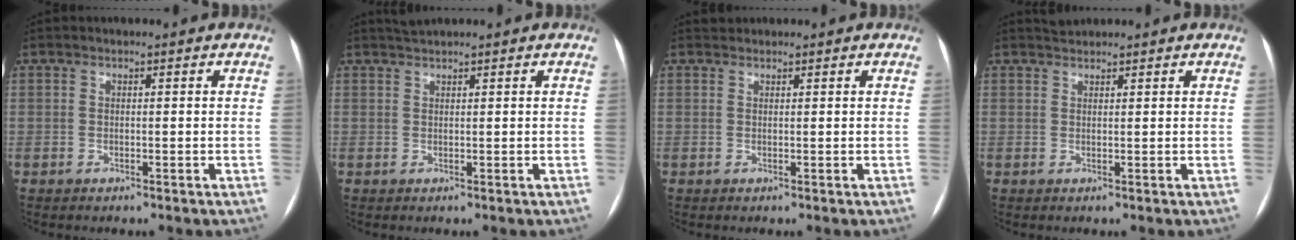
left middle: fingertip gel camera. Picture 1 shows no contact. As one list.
[{"total": 1.3, "force": [1.3, -0.3, 0.2], "torque": [-0.004, 0.010, 0.030]}, {"total": 0.7, "force": [0.7, 0.2, -0.2], "torque": [-0.003, 0.010, 0.013]}, {"total": 1.3, "force": [1.3, 0.1, -0.1], "torque": [-0.006, 0.010, 0.028]}]